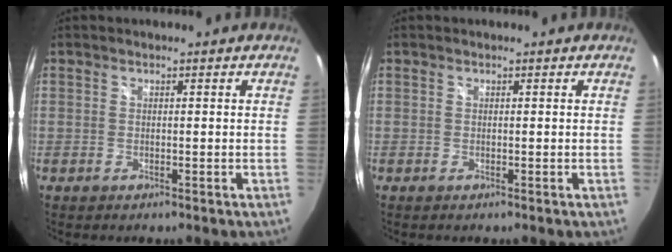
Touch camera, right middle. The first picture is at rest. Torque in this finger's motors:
{"motor_torque": [-0.02, 0.02, 0.00, 0.00]}